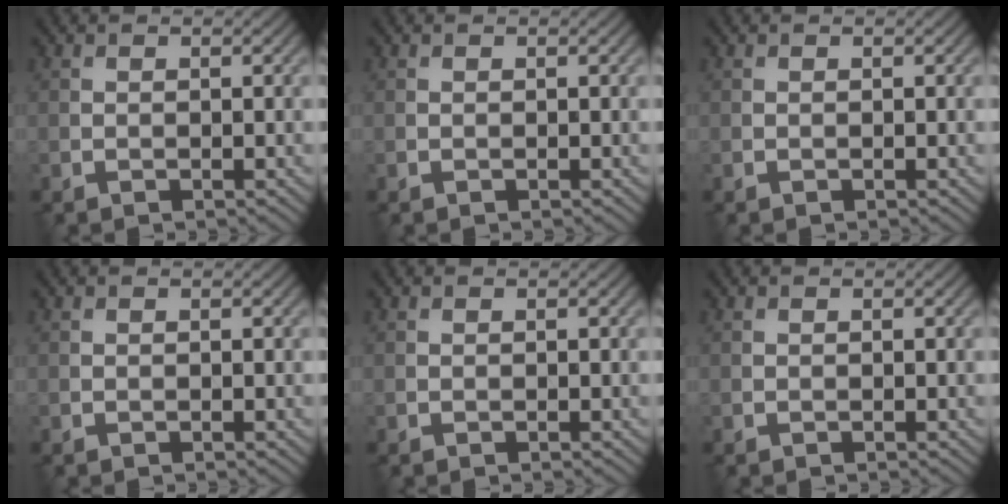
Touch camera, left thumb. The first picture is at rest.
{"total": 0.0}
{"total": 0.0}
{"total": 0.0}
{"total": 0.0}
{"total": 0.0}